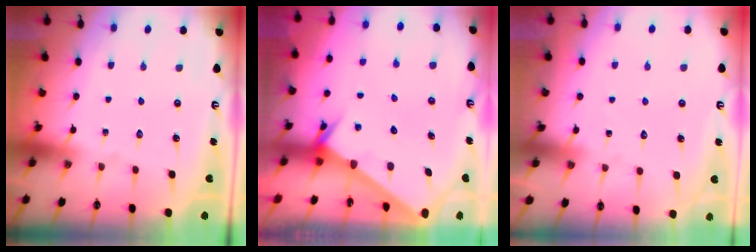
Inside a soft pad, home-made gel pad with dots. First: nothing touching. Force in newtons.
{"total": 2.7, "press": 2.7, "slide": 0.1}
{"total": 5.6, "press": 5.6, "slide": 0.6}